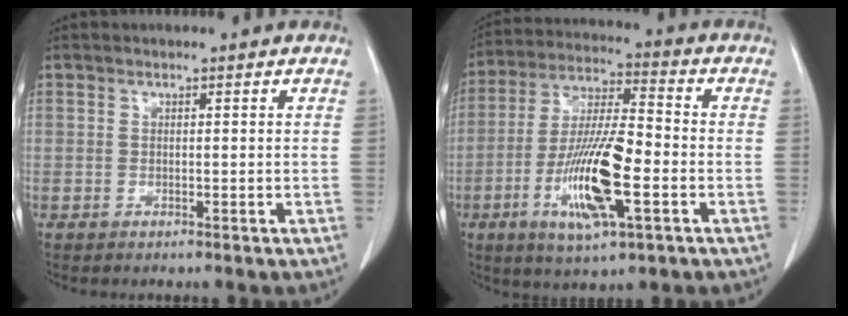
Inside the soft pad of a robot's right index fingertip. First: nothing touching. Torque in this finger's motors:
{"motor_torque": [2.14, 0.00, 0.49, 0.19]}